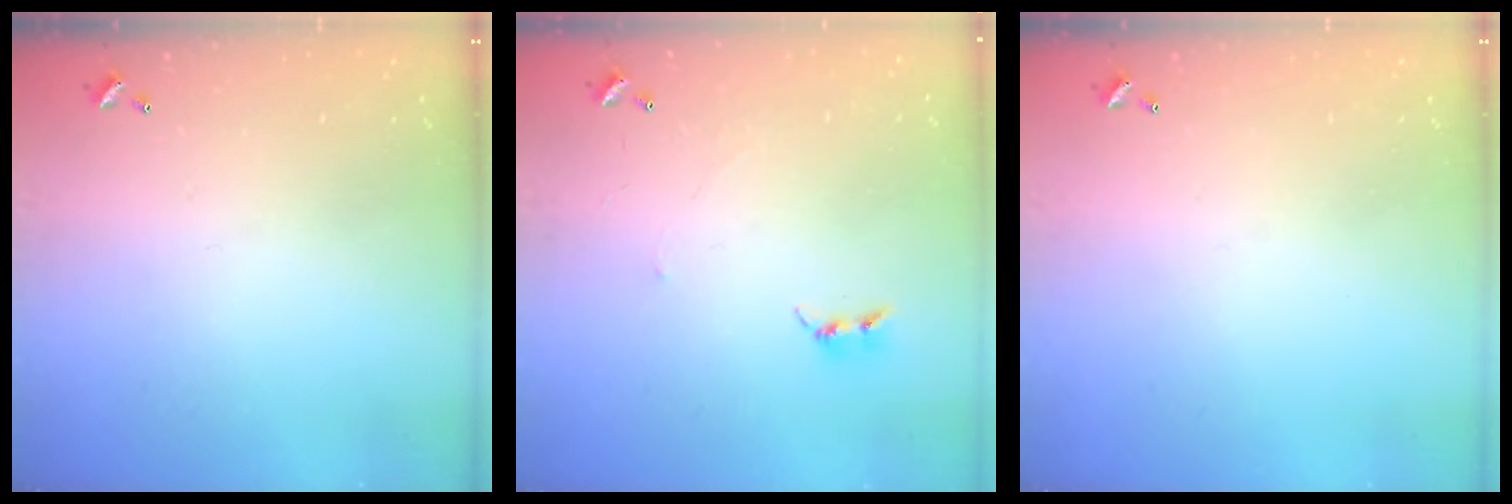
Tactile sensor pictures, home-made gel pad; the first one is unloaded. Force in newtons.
{"total": 2.4, "press": 2.4, "slide": 0.2}
{"total": 0.0}